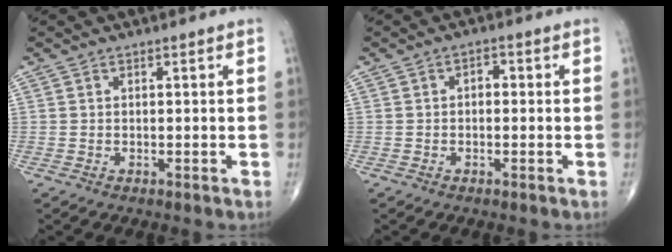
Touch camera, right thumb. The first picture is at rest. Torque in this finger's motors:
{"motor_torque": [-0.19, -0.04, 0.07, 0.13, 0.04]}